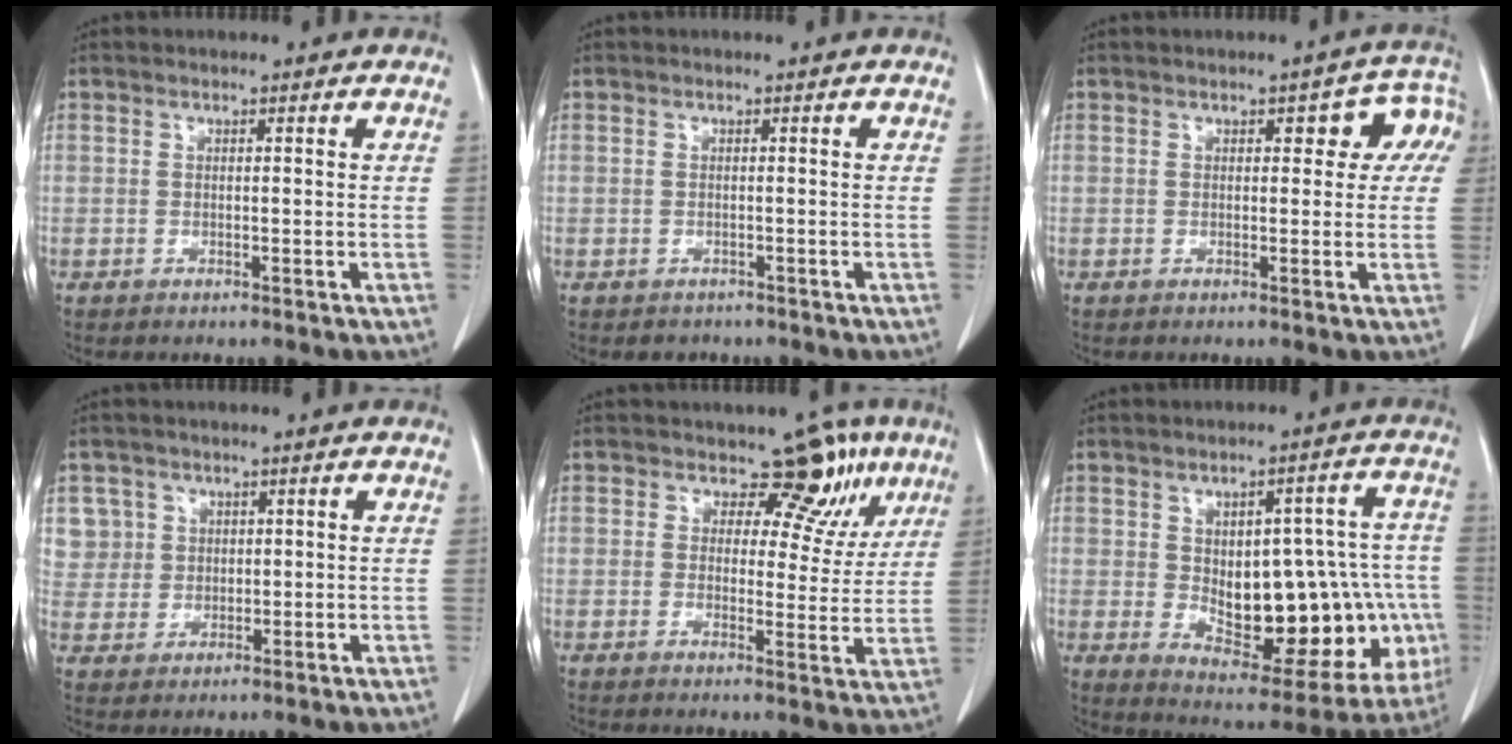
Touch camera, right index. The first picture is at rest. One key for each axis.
{"total": 1.5, "fx": -1.0, "fy": 1.1, "fz": -0.1, "tx": -0.009, "ty": 0.002, "tz": -0.014}
{"total": 6.0, "fx": 1.8, "fy": 2.9, "fz": 5.0, "tx": -0.040, "ty": 0.026, "tz": 0.016}
{"total": 5.0, "fx": 2.0, "fy": 4.5, "fz": -0.5, "tx": 0.027, "ty": 0.009, "tz": 0.044}
{"total": 7.8, "fx": 5.1, "fy": 5.0, "fz": 3.2, "tx": -0.020, "ty": -0.003, "tz": 0.049}
{"total": 21.5, "fx": -2.6, "fy": 9.6, "fz": 19.1, "tx": -0.200, "ty": 0.033, "tz": 0.003}